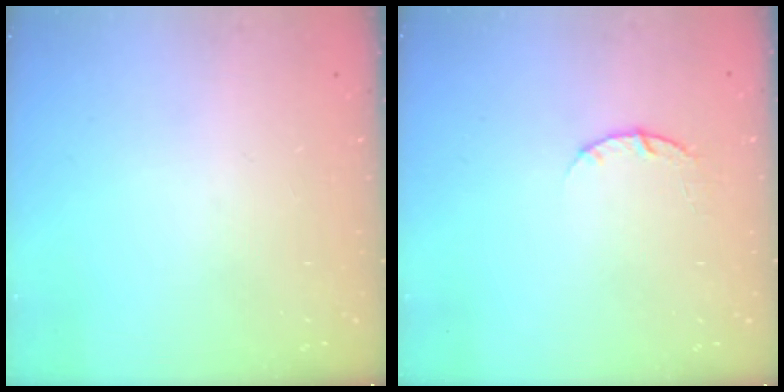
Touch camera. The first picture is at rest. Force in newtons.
{"total": 3.8, "press": 3.8, "slide": 0.5}